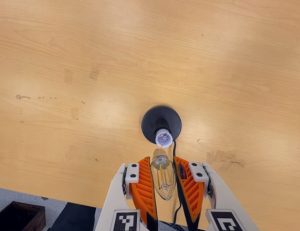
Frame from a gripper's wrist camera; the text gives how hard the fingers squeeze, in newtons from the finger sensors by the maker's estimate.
{"total": 8.7, "left": 7.9, "right": 9.4}